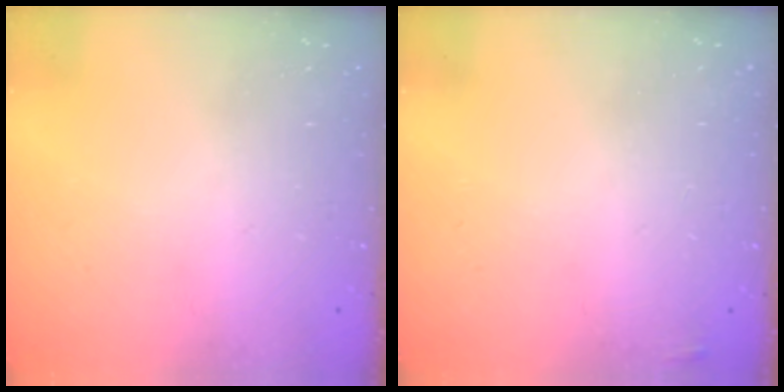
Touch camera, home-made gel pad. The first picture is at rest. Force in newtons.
{"total": 2.2, "press": 2.1, "slide": 0.7}